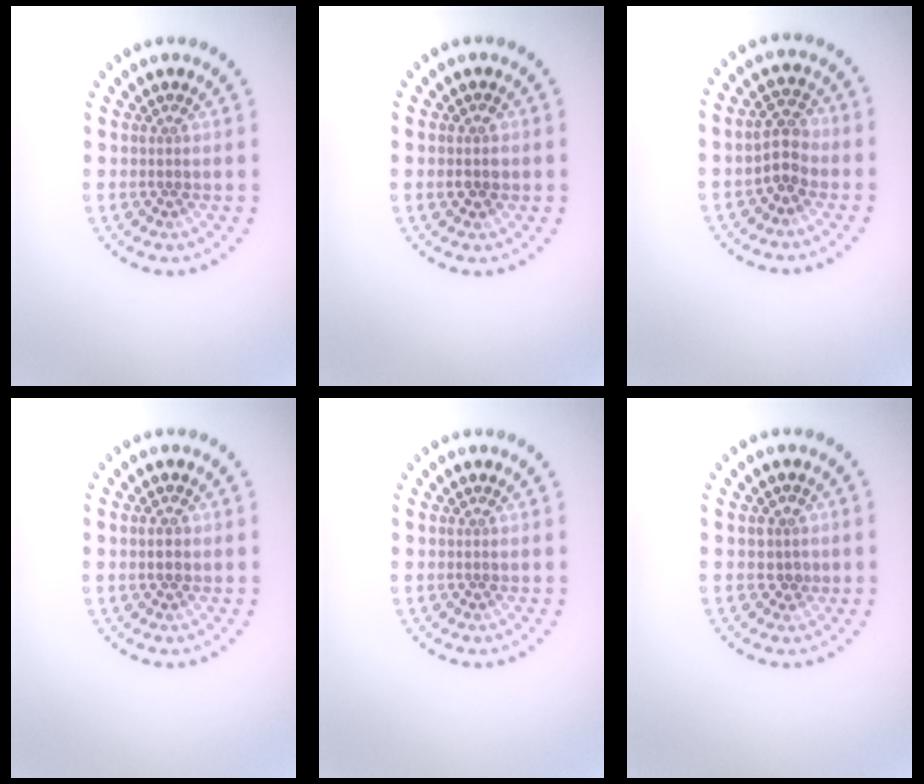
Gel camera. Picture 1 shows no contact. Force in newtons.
{"total": 1.4, "press": 1.4, "slide": 0.1}
{"total": 2.6, "press": 2.5, "slide": 0.8}
{"total": 1.5, "press": 1.5, "slide": 0.1}
{"total": 0.0}
{"total": 1.4, "press": 1.2, "slide": 0.7}